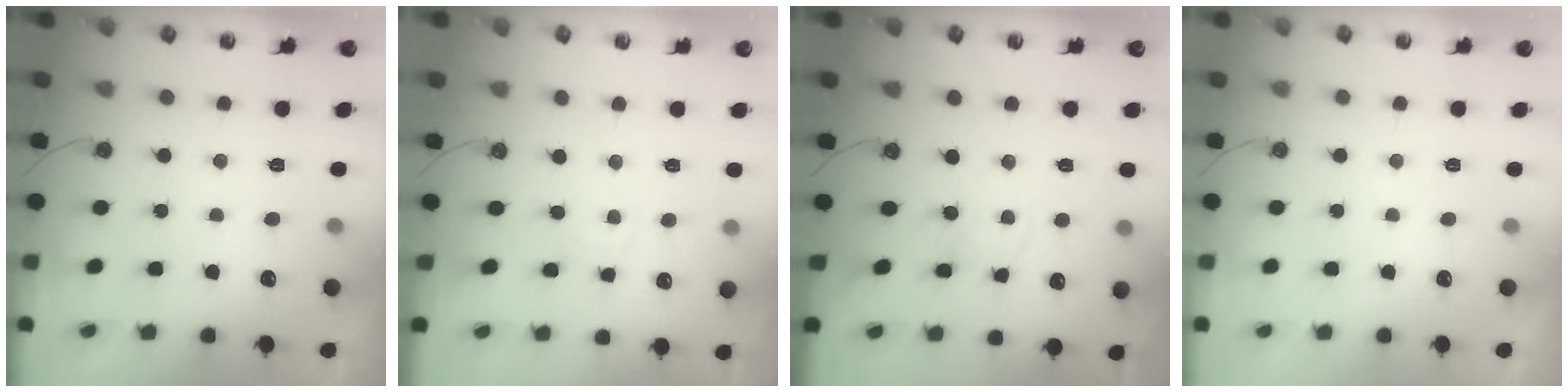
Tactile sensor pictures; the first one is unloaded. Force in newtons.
{"total": 2.0, "press": 2.0, "slide": 0.3}
{"total": 3.0, "press": 3.0, "slide": 0.4}
{"total": 0.0}